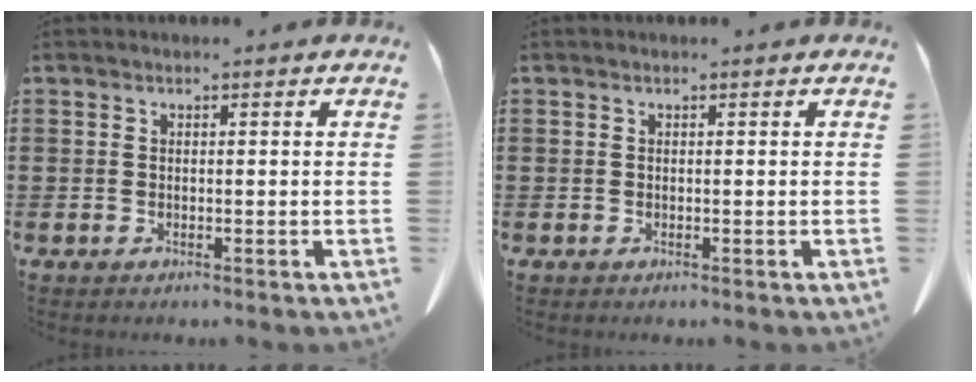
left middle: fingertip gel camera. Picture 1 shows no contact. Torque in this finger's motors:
{"motor_torque": [0.00, 0.00, 0.00, 0.00]}